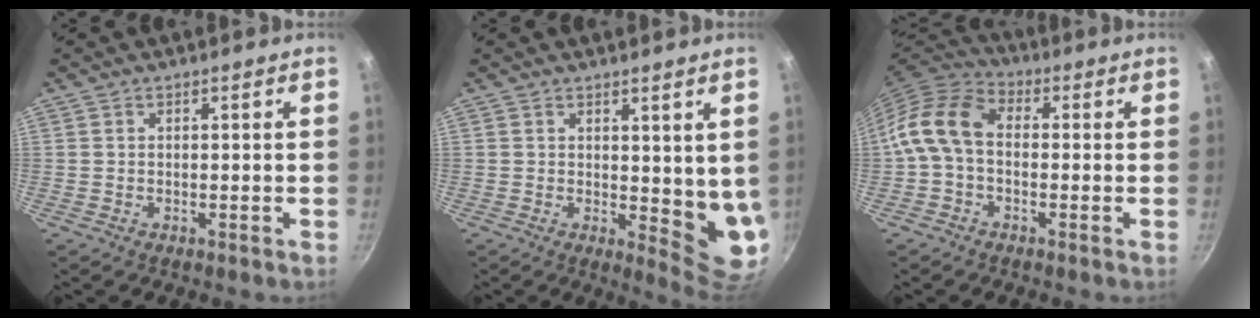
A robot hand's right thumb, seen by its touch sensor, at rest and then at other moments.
{"total": 7.4, "force": [2.1, 3.3, 6.3], "torque": [-0.069, -0.030, 0.035]}
{"total": 10.0, "force": [-0.7, 6.8, 7.2], "torque": [-0.134, 0.036, -0.034]}